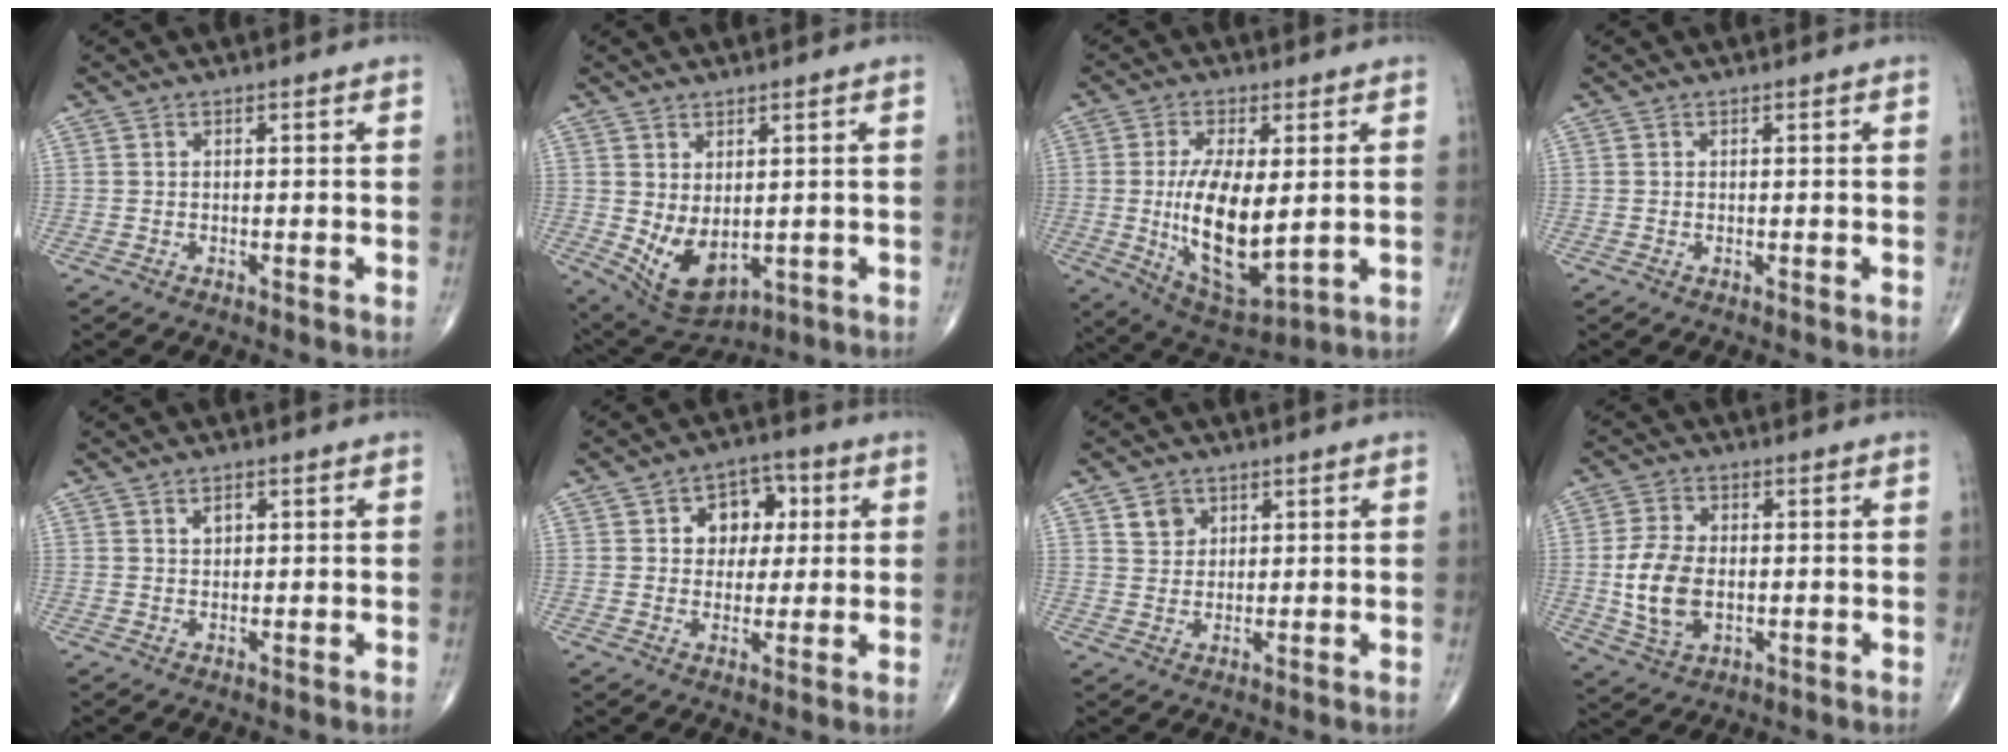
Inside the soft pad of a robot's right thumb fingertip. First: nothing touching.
{"total": 8.8, "force": [-0.4, 5.4, 7.0], "torque": [-0.108, -0.011, 0.021]}
{"total": 15.1, "force": [0.0, 6.3, 13.7], "torque": [-0.240, -0.024, 0.016]}
{"total": 0.0}
{"total": 1.2, "force": [0.5, 0.9, 0.5], "torque": [-0.001, -0.001, 0.006]}
{"total": 8.6, "force": [2.1, 6.6, 5.2], "torque": [-0.026, 0.006, 0.027]}
{"total": 3.7, "force": [2.0, 3.0, 1.1], "torque": [-0.002, -0.014, 0.037]}
{"total": 10.3, "force": [-0.8, 6.4, 8.0], "torque": [-0.153, 0.001, -0.011]}